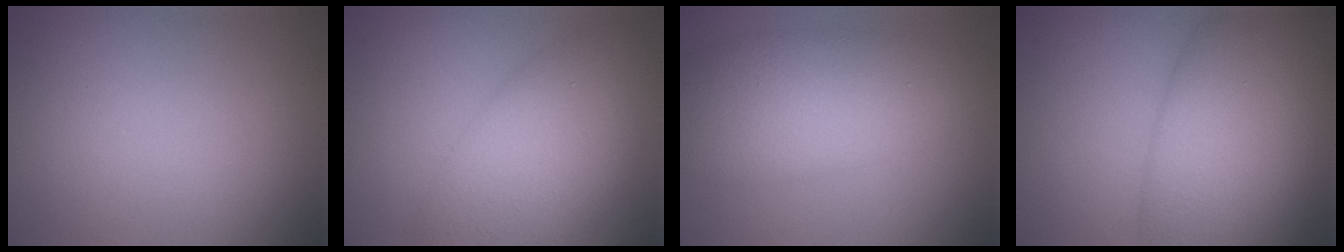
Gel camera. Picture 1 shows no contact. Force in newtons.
{"total": 8.7, "press": 8.7, "slide": 0.2}
{"total": 7.8, "press": 7.8, "slide": 0.1}
{"total": 12.3, "press": 12.3, "slide": 0.5}